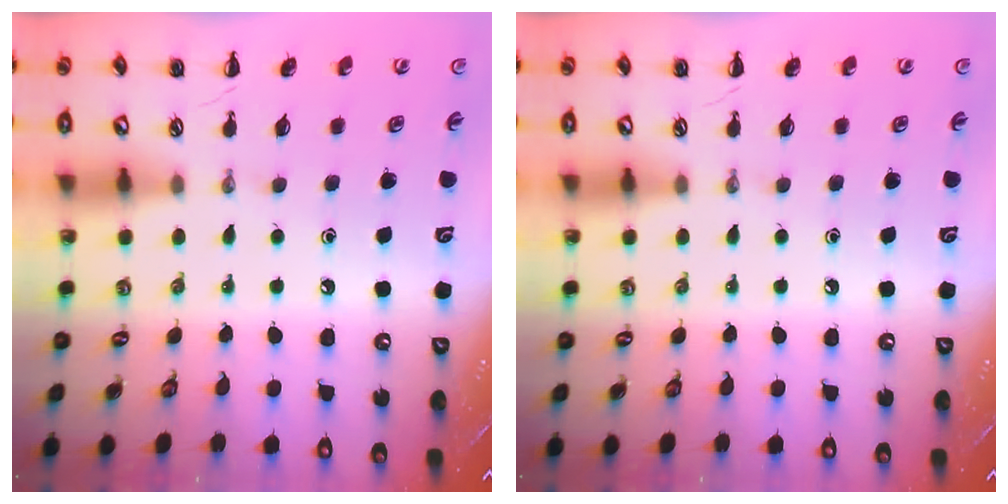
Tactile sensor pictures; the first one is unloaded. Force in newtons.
{"total": 0.0}